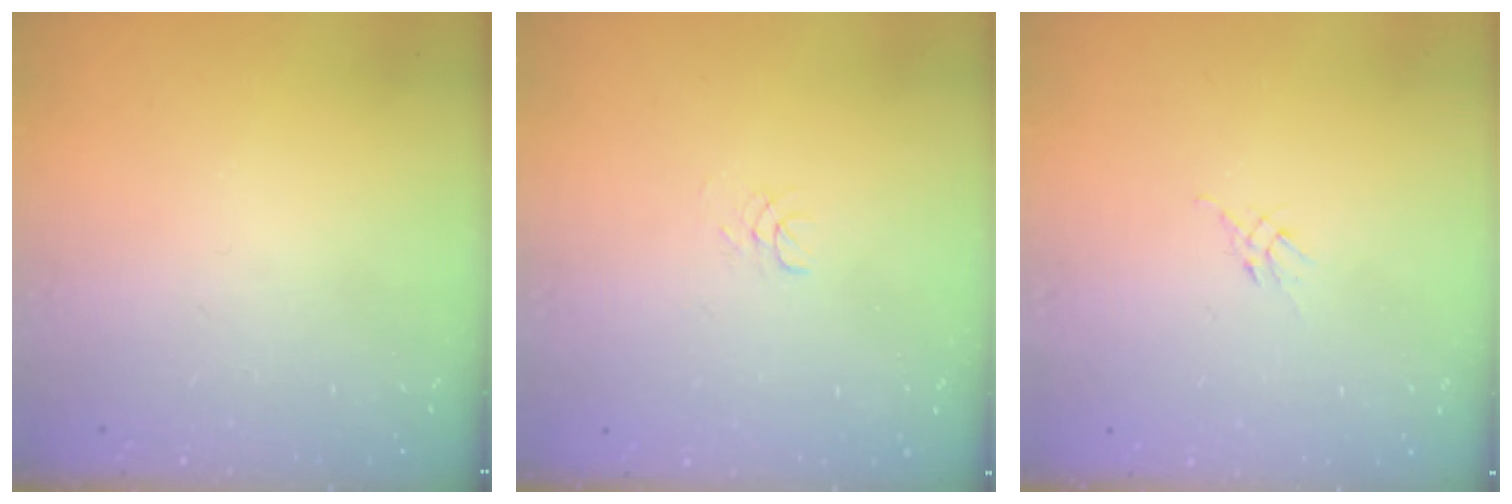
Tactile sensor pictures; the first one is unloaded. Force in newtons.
{"total": 1.7, "press": 1.7, "slide": 0.2}
{"total": 2.6, "press": 2.5, "slide": 0.7}